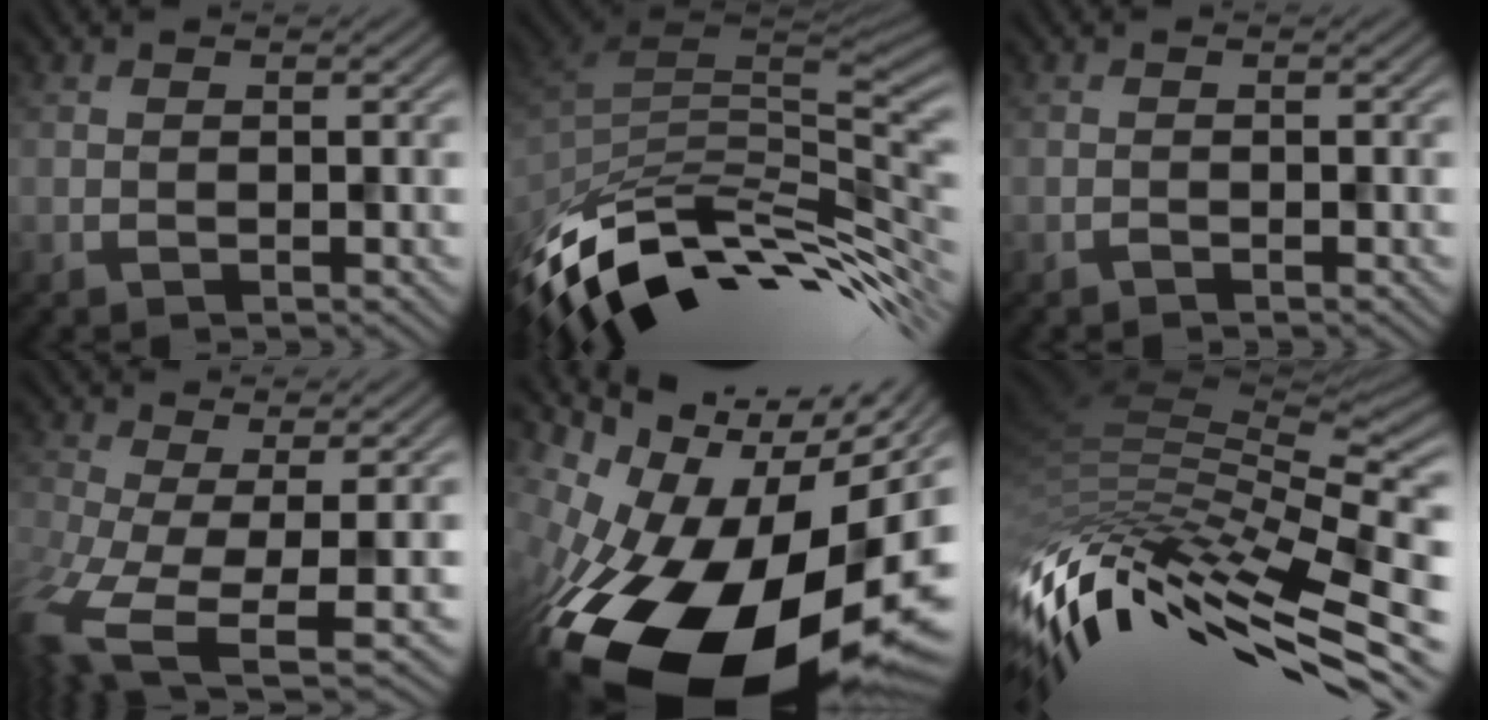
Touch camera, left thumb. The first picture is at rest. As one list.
[{"total": 12.2, "force": [-6.1, 5.1, 9.3], "torque": [-0.190, -0.008, -0.096]}, {"total": 0.7, "force": [-0.7, 0.0, 0.1], "torque": [-0.001, 0.000, -0.014]}, {"total": 9.1, "force": [-3.5, 3.7, 7.5], "torque": [-0.184, -0.047, -0.048]}, {"total": 21.3, "force": [-7.3, 13.2, 15.1], "torque": [-0.271, -0.046, -0.097]}, {"total": 15.0, "force": [-5.8, 6.4, 12.2], "torque": [-0.282, -0.017, -0.096]}]